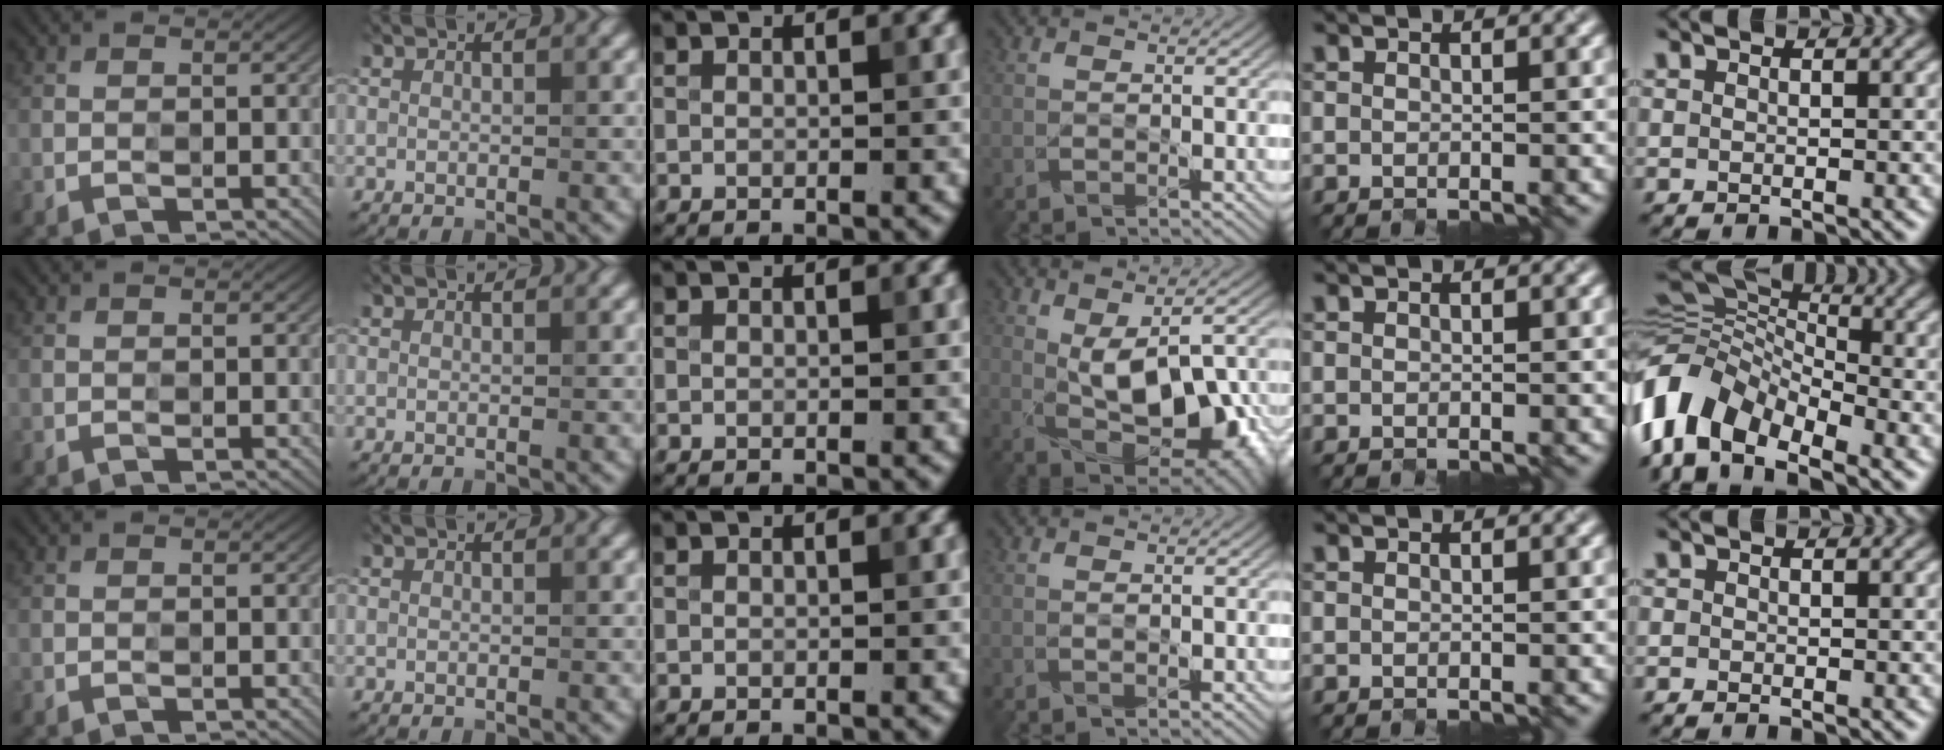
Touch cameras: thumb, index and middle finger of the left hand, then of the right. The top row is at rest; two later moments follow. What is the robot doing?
{"motion": "close", "object": "egg carton"}